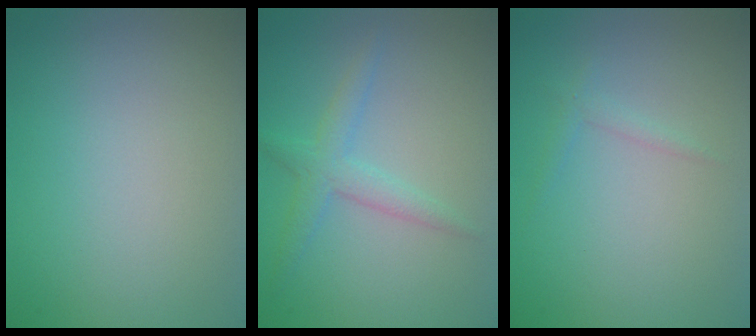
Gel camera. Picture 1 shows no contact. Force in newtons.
{"total": 2.4, "press": 2.4, "slide": 0.1}
{"total": 0.9, "press": 0.9, "slide": 0.1}